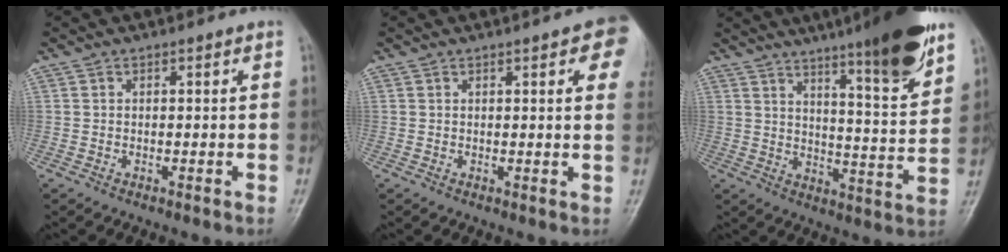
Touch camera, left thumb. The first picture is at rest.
{"total": 8.0, "force": [3.4, 2.1, 6.9], "torque": [-0.061, -0.003, 0.033]}
{"total": 17.3, "force": [11.7, 2.0, 12.7], "torque": [-0.162, -0.060, 0.171]}